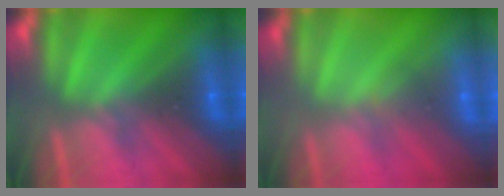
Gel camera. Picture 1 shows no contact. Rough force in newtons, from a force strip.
{"total": 2.8}